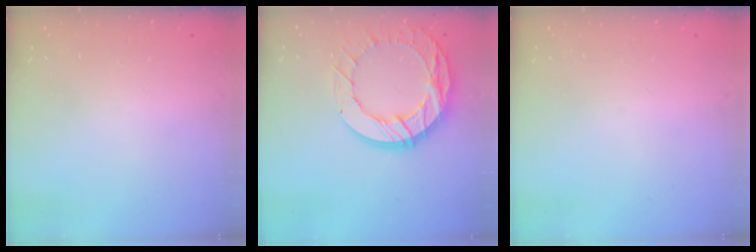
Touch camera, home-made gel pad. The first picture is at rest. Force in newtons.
{"total": 18.3, "press": 18.3, "slide": 1.6}
{"total": 0.0}